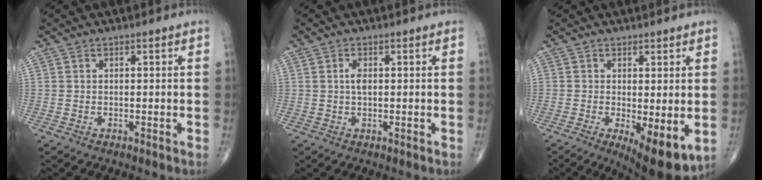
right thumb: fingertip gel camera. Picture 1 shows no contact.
{"total": 1.7, "force": [0.3, 0.7, 1.6], "torque": [-0.032, 0.000, 0.005]}
{"total": 9.2, "force": [-2.0, 3.0, 8.5], "torque": [-0.122, -0.026, -0.022]}